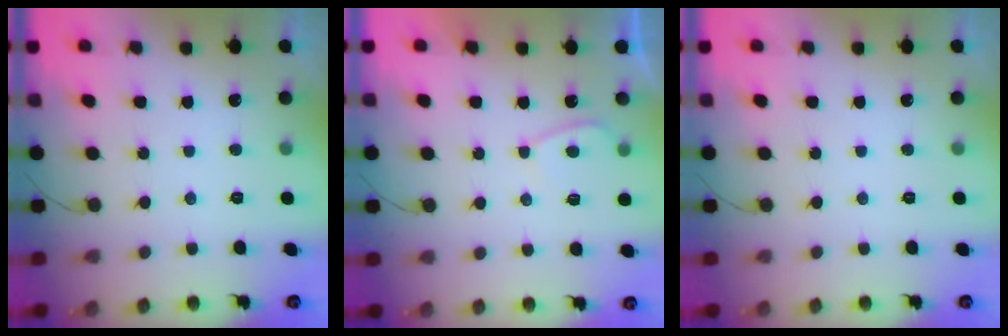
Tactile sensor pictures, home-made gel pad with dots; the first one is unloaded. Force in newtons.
{"total": 3.1, "press": 3.0, "slide": 0.8}
{"total": 0.0}